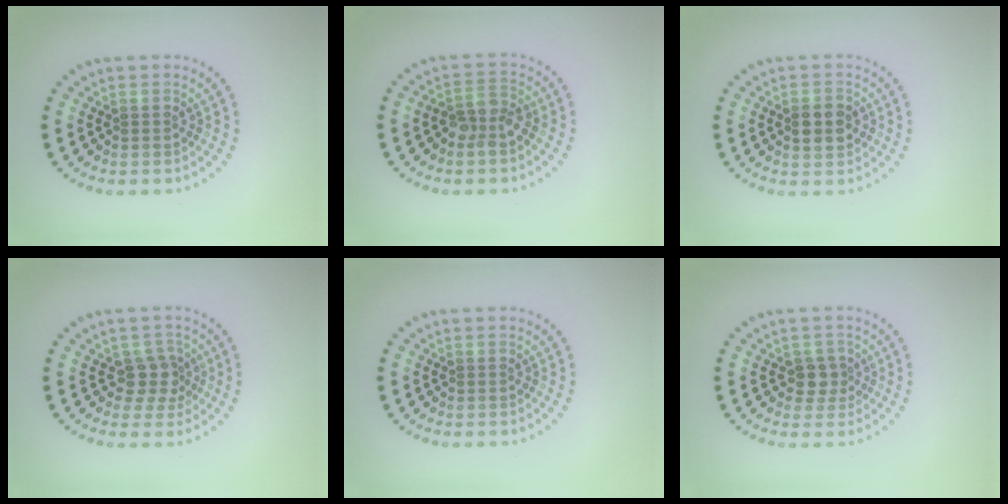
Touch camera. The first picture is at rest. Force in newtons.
{"total": 2.7, "press": 2.3, "slide": 1.4}
{"total": 2.8, "press": 2.8, "slide": 0.1}
{"total": 2.4, "press": 2.0, "slide": 1.4}
{"total": 0.0}
{"total": 1.9, "press": 1.6, "slide": 1.0}